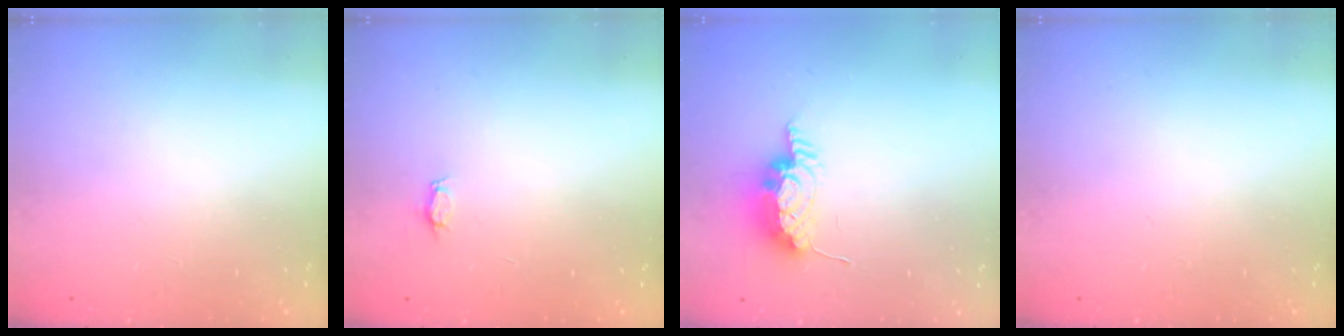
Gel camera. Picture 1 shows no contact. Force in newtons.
{"total": 2.8, "press": 2.8, "slide": 0.3}
{"total": 8.8, "press": 8.5, "slide": 2.1}
{"total": 0.0}